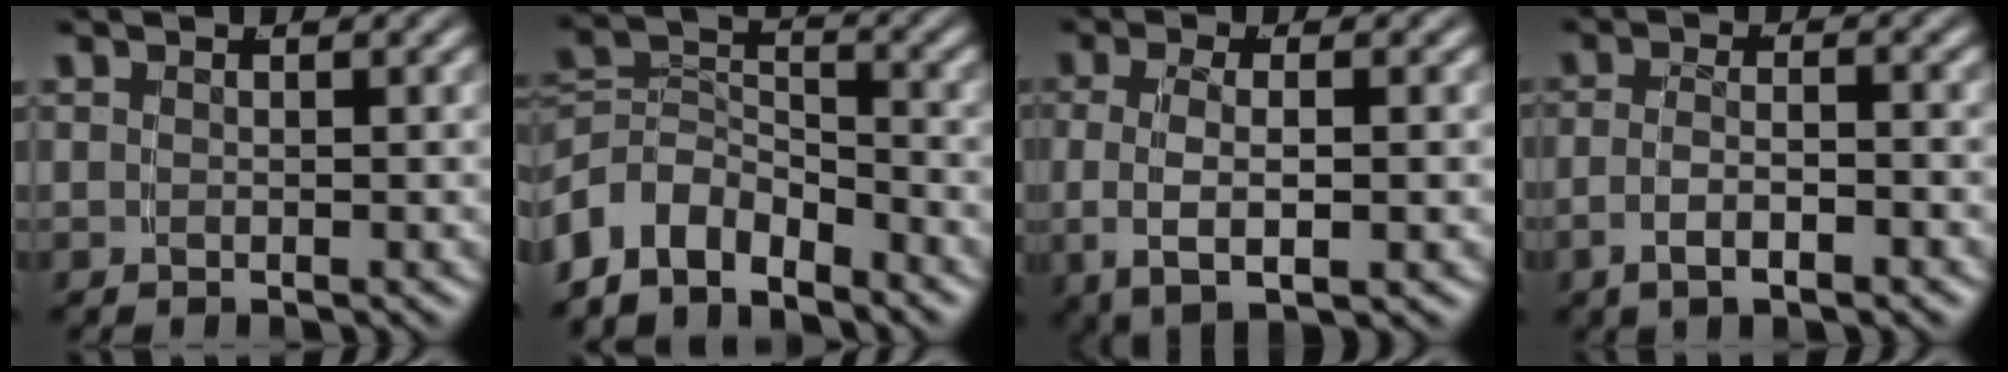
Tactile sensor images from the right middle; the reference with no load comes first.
{"total": 8.1, "force": [-3.5, 6.1, 3.9], "torque": [-0.093, -0.037, -0.055]}
{"total": 5.3, "force": [-0.2, 2.5, 4.6], "torque": [-0.093, -0.005, 0.003]}
{"total": 3.0, "force": [-1.8, 0.7, 2.3], "torque": [-0.049, -0.009, -0.028]}